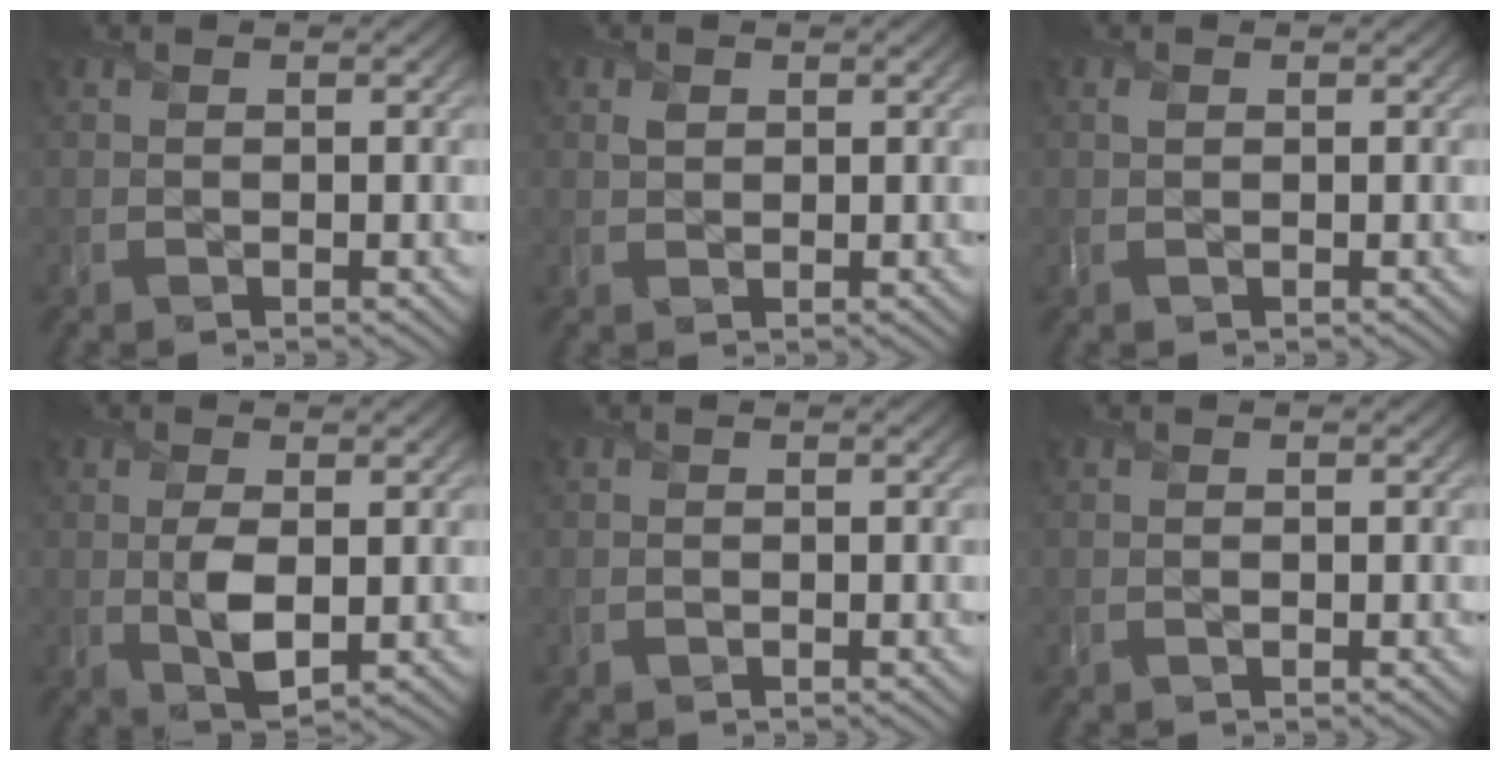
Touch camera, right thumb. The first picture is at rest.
{"total": 1.0, "force": [0.7, 0.7, 0.2], "torque": [-0.005, -0.003, 0.014]}
{"total": 0.6, "force": [0.3, 0.4, 0.2], "torque": [-0.003, 0.001, 0.004]}
{"total": 3.9, "force": [0.2, 1.9, 3.4], "torque": [-0.074, -0.006, 0.009]}
{"total": 0.0}
{"total": 0.0}